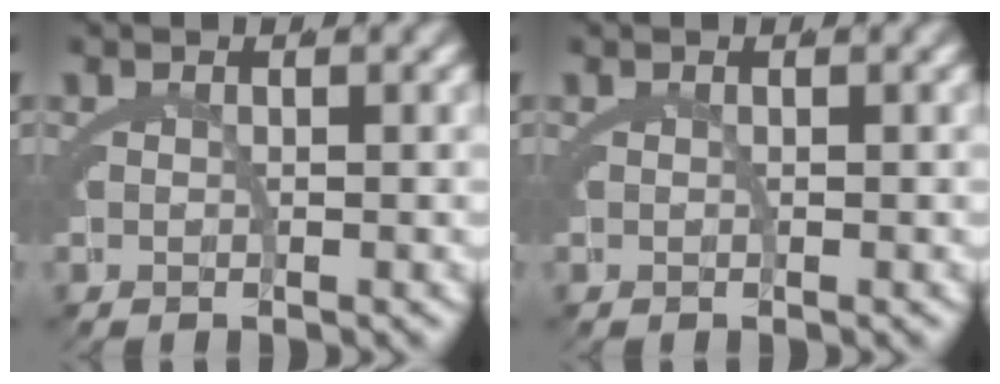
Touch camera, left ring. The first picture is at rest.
{"total": 0.0}